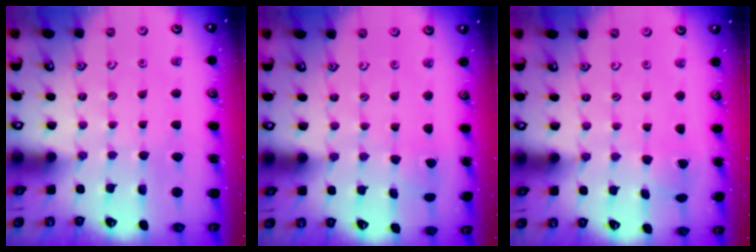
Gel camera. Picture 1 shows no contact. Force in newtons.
{"total": 1.5, "press": 1.5, "slide": 0.0}
{"total": 0.6, "press": 0.6, "slide": 0.1}